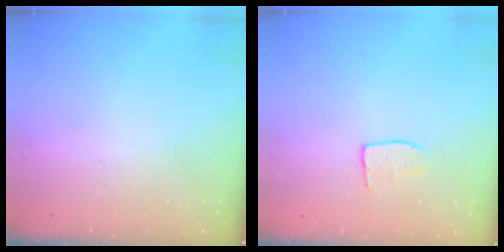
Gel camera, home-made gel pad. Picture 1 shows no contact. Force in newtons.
{"total": 6.3, "press": 6.3, "slide": 0.4}